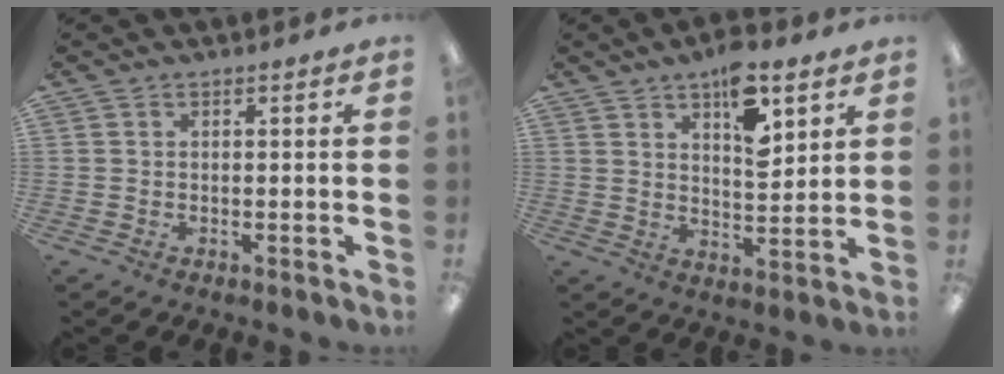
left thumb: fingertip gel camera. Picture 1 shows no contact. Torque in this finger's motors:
{"motor_torque": [1.05, 0.87, 1.11, -0.41, 0.06]}